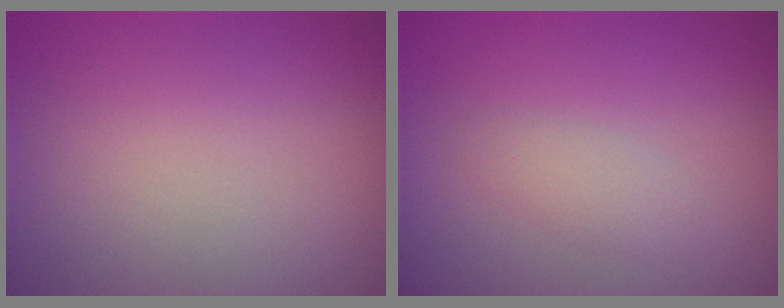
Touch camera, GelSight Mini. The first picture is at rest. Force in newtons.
{"total": 1.4, "press": 1.4, "slide": 0.1}